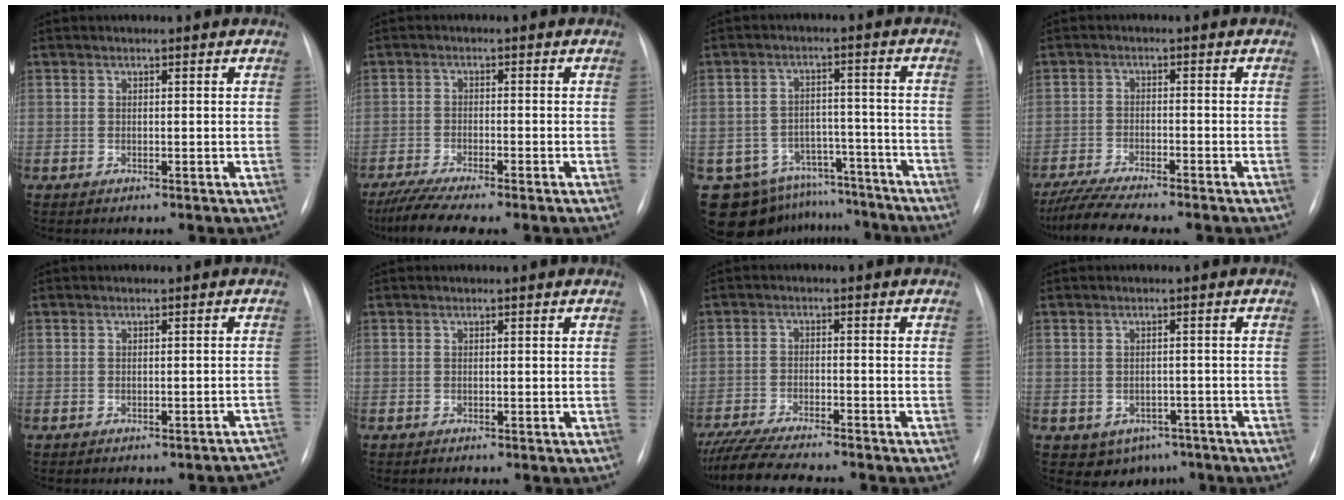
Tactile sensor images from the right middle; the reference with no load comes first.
{"total": 7.3, "force": [-6.0, 0.1, 4.2], "torque": [-0.071, -0.017, -0.097]}
{"total": 12.8, "force": [-10.9, 6.7, 1.3], "torque": [-0.023, 0.045, -0.145]}
{"total": 8.3, "force": [-7.2, 0.3, 4.2], "torque": [-0.073, -0.016, -0.116]}
{"total": 4.6, "force": [-4.1, 1.4, 1.4], "torque": [0.011, 0.007, -0.044]}
{"total": 0.0}
{"total": 11.9, "force": [-10.4, 0.9, 5.6], "torque": [-0.092, -0.023, -0.163]}
{"total": 5.3, "force": [-3.2, 4.0, 1.4], "torque": [-0.009, 0.010, -0.035]}